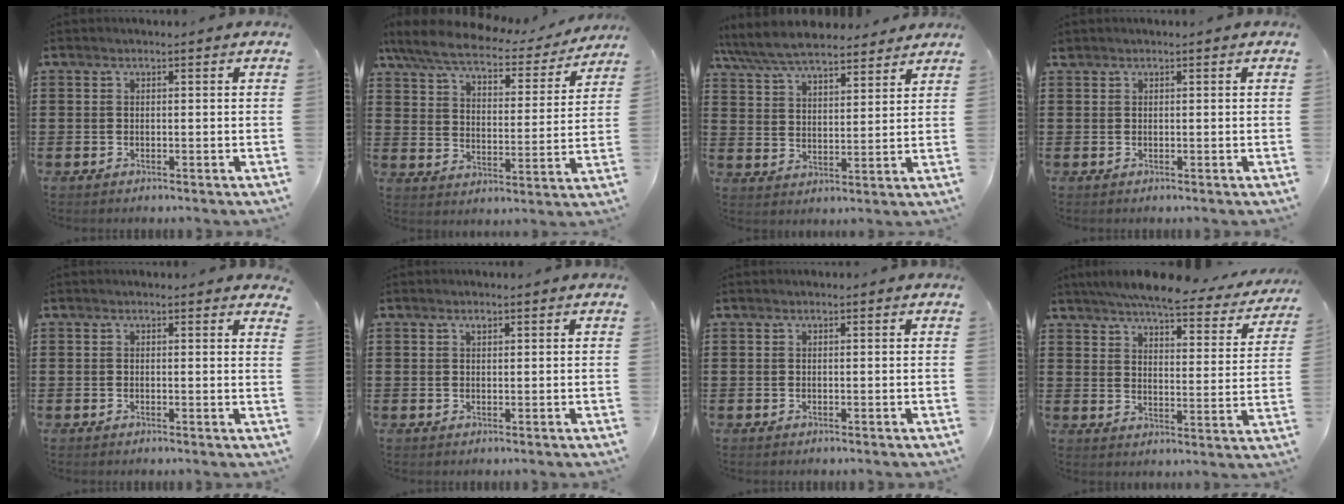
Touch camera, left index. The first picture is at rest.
{"total": 6.6, "force": [5.7, 1.3, 3.0], "torque": [-0.084, -0.031, 0.096]}
{"total": 7.3, "force": [6.7, 1.5, 2.4], "torque": [-0.074, -0.024, 0.121]}
{"total": 0.6, "force": [0.5, 0.3, 0.1], "torque": [-0.004, 0.002, 0.010]}
{"total": 0.8, "force": [0.7, 0.0, 0.5], "torque": [-0.011, 0.000, 0.012]}
{"total": 0.8, "force": [0.4, 0.4, 0.5], "torque": [-0.011, 0.003, 0.008]}
{"total": 0.0}
{"total": 6.4, "force": [5.8, 0.3, 2.5], "torque": [-0.066, -0.038, 0.100]}